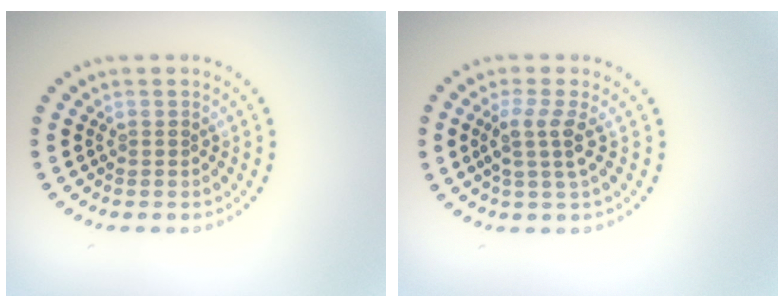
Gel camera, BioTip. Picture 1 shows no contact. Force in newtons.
{"total": 2.7, "press": 2.1, "slide": 1.6}